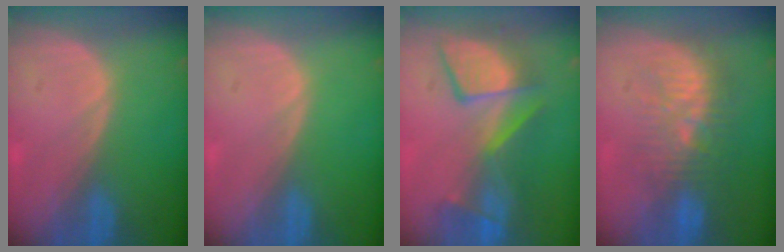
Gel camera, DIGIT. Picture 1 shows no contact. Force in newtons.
{"total": 0.0}
{"total": 9.5, "press": 9.2, "slide": 2.1}
{"total": 9.2, "press": 8.9, "slide": 2.6}